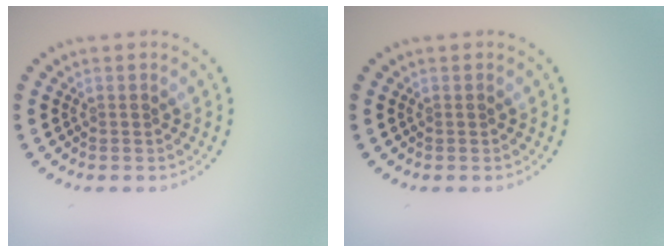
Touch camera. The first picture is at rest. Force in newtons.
{"total": 0.0}